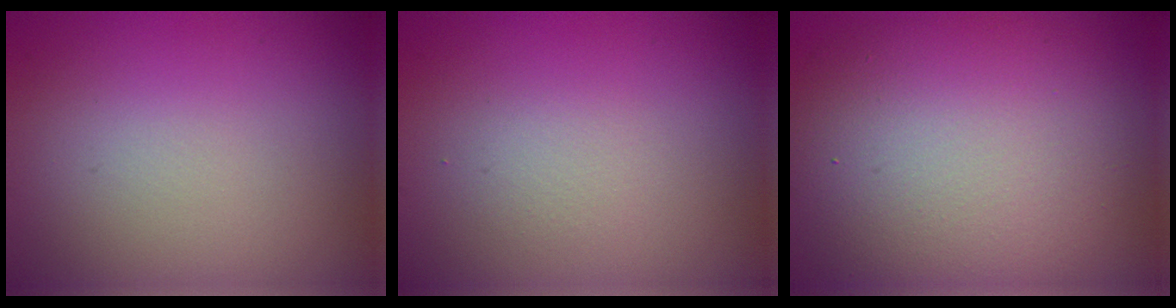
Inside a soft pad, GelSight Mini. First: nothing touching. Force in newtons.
{"total": 1.3, "press": 1.3, "slide": 0.0}
{"total": 11.4, "press": 11.4, "slide": 0.6}